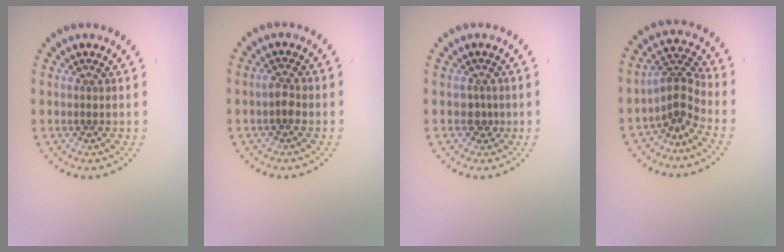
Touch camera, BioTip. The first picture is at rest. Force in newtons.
{"total": 1.5, "press": 1.4, "slide": 0.3}
{"total": 1.0, "press": 0.8, "slide": 0.7}
{"total": 2.9, "press": 1.9, "slide": 2.1}